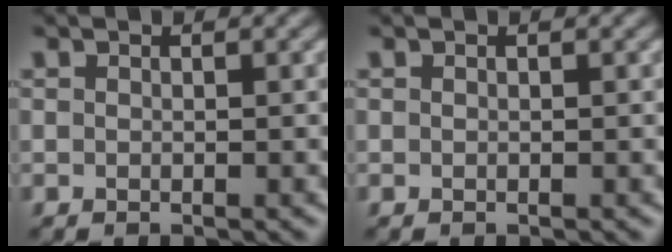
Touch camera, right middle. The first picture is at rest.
{"total": 0.0}